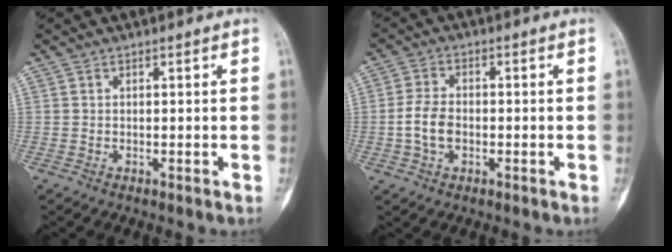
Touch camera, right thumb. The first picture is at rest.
{"total": 5.6, "force": [-1.1, 3.7, 4.1], "torque": [-0.081, 0.013, -0.024]}